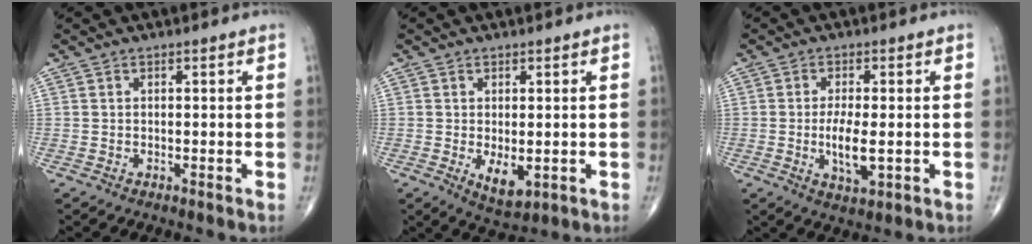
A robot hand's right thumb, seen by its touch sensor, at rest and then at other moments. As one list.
[{"total": 5.0, "force": [-0.9, 2.5, 4.2], "torque": [-0.058, -0.014, -0.003]}, {"total": 6.2, "force": [-0.8, 2.2, 5.7], "torque": [-0.109, -0.013, -0.014]}]